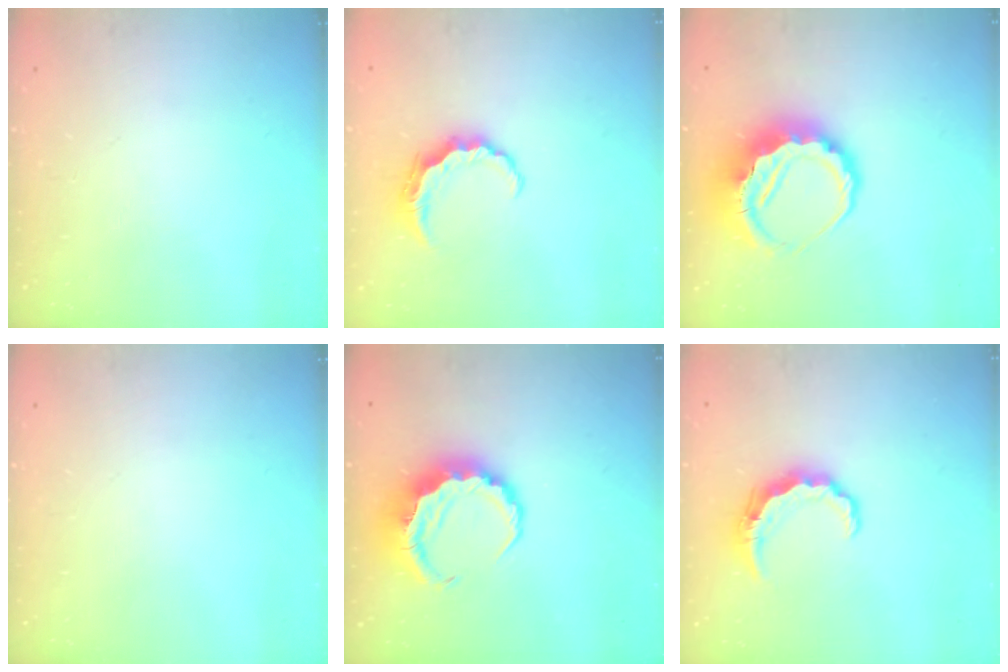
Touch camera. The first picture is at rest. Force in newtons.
{"total": 6.6, "press": 6.6, "slide": 0.3}
{"total": 10.4, "press": 10.1, "slide": 2.4}
{"total": 0.0}
{"total": 7.7, "press": 7.6, "slide": 1.7}
{"total": 8.3, "press": 8.2, "slide": 1.4}